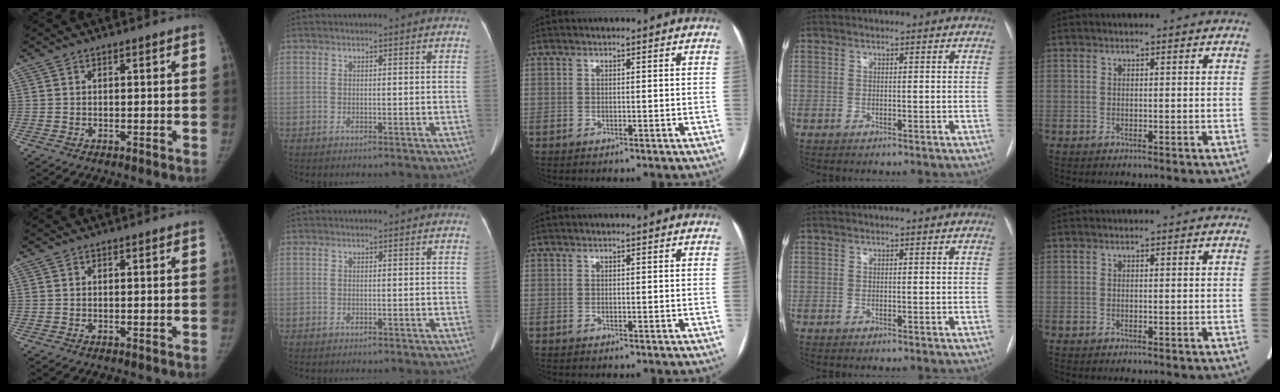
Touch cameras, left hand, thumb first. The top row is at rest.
{}